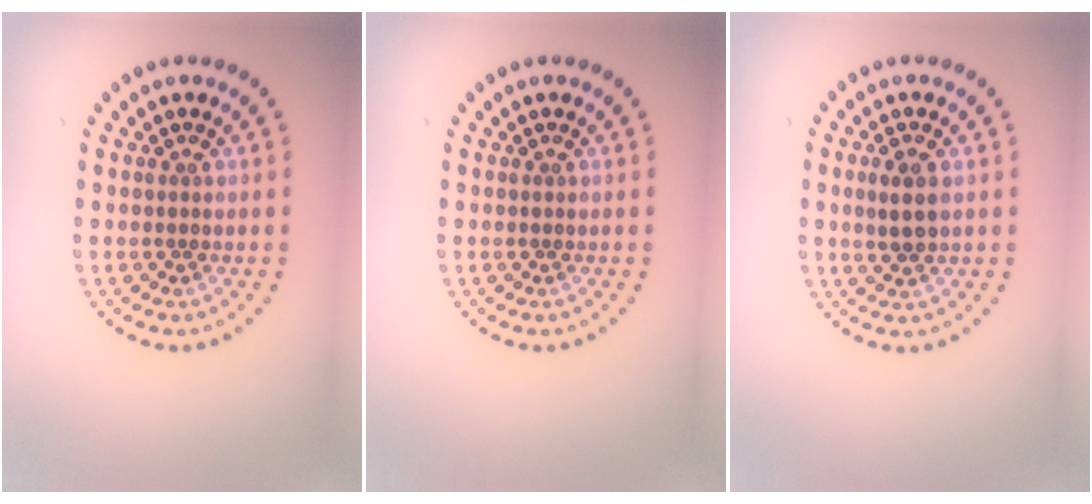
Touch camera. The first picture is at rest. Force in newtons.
{"total": 0.0}
{"total": 1.8, "press": 1.7, "slide": 0.5}